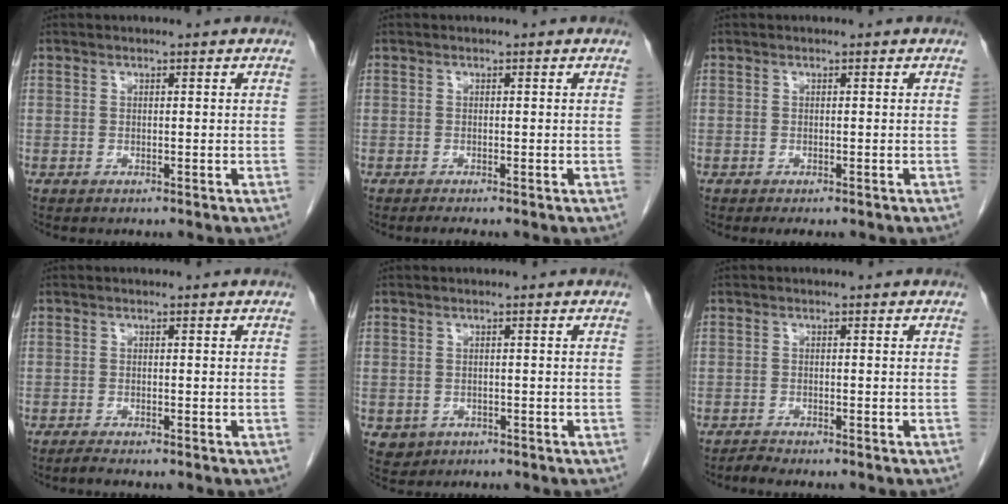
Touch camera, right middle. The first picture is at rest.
{"total": 0.9, "force": [-0.7, -0.3, 0.5], "torque": [-0.011, -0.003, -0.013]}
{"total": 1.7, "force": [-1.3, 0.6, 0.9], "torque": [-0.011, -0.004, -0.014]}
{"total": 0.9, "force": [-0.8, -0.2, 0.4], "torque": [-0.016, -0.004, -0.017]}
{"total": 2.1, "force": [-0.7, 1.9, 0.5], "torque": [-0.005, 0.004, -0.003]}
{"total": 1.1, "force": [-1.1, -0.2, 0.1], "torque": [-0.010, -0.006, -0.019]}